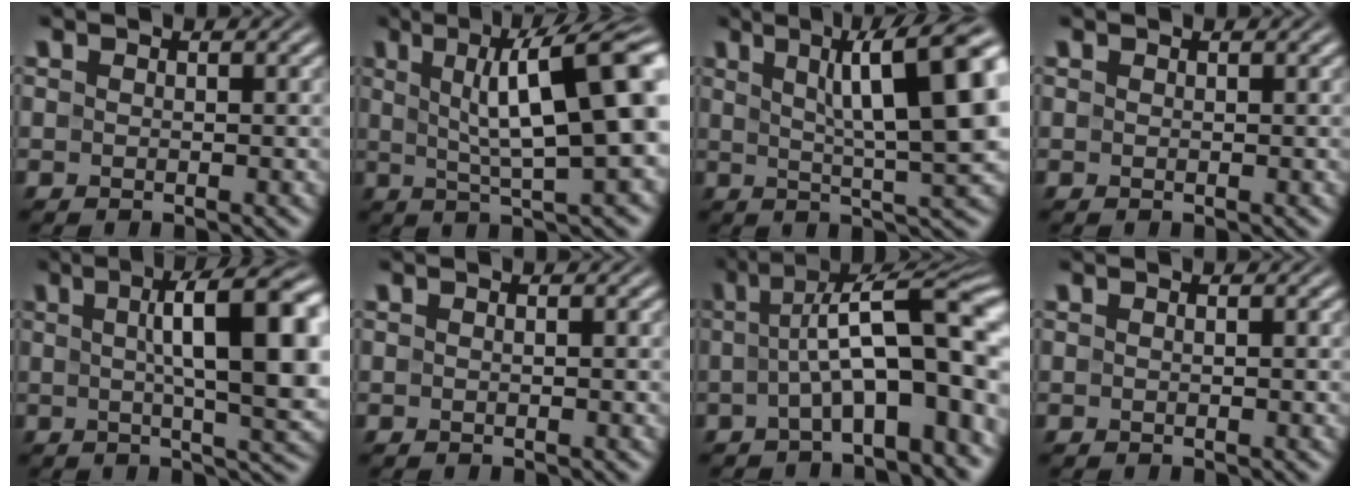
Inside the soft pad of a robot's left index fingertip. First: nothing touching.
{"total": 12.4, "force": [2.7, 3.2, 11.7], "torque": [-0.165, 0.009, 0.043]}
{"total": 12.0, "force": [3.4, 2.9, 11.1], "torque": [-0.148, 0.009, 0.052]}
{"total": 0.0}
{"total": 12.7, "force": [1.9, 3.8, 12.0], "torque": [-0.151, 0.006, 0.027]}
{"total": 1.2, "force": [0.4, 0.6, 1.0], "torque": [-0.009, 0.006, -0.012]}
{"total": 11.3, "force": [-0.1, 3.4, 10.8], "torque": [-0.152, 0.025, -0.009]}
{"total": 0.8, "force": [0.3, 0.4, 0.7], "torque": [-0.007, -0.001, -0.008]}